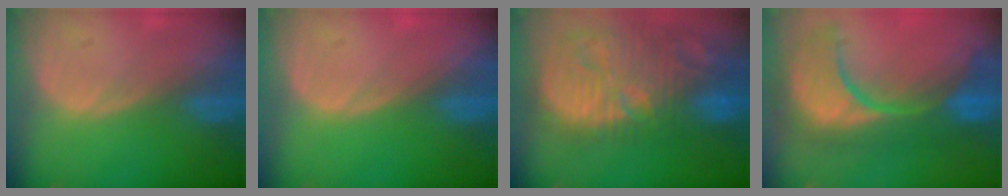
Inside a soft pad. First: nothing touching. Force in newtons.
{"total": 0.0}
{"total": 15.3, "press": 13.3, "slide": 7.5}
{"total": 11.8, "press": 10.8, "slide": 4.8}